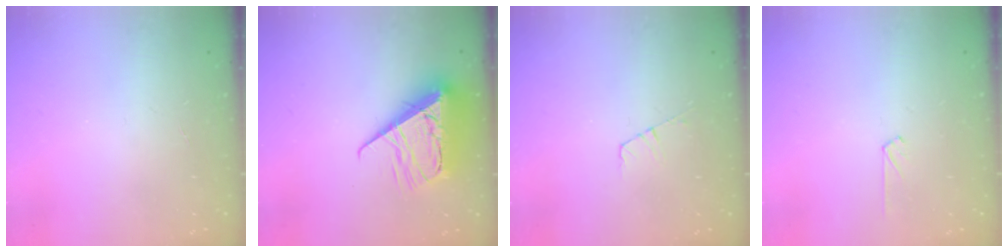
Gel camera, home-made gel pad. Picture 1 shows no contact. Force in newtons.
{"total": 13.6, "press": 13.5, "slide": 1.6}
{"total": 3.6, "press": 3.6, "slide": 0.3}
{"total": 3.8, "press": 3.8, "slide": 0.4}